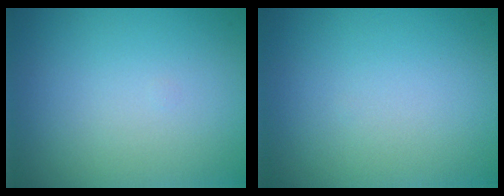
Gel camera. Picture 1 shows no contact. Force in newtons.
{"total": 0.0}